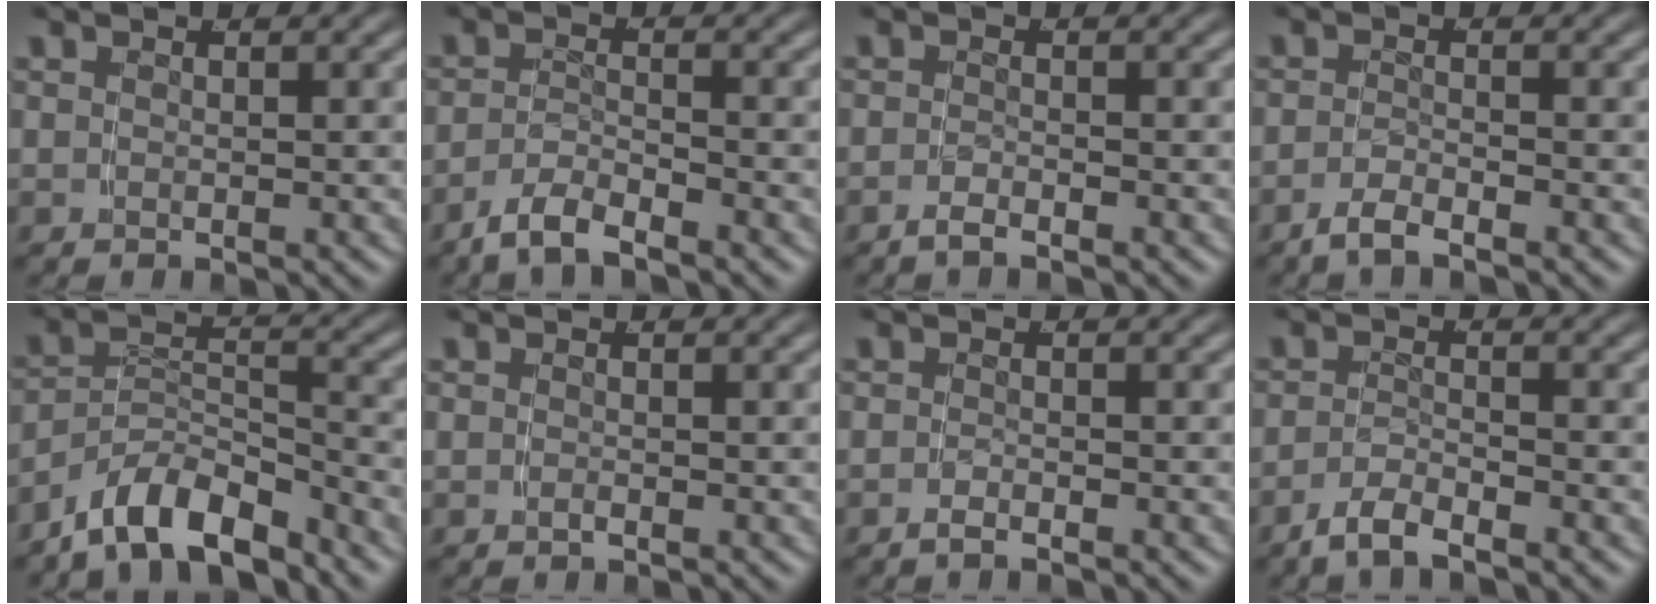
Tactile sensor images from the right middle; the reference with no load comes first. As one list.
[{"total": 3.4, "force": [-2.8, 0.9, 1.7], "torque": [-0.038, -0.006, -0.049]}, {"total": 1.7, "force": [-1.6, -0.1, 0.5], "torque": [-0.015, -0.003, -0.029]}, {"total": 2.5, "force": [-2.2, 0.3, 1.1], "torque": [-0.027, -0.004, -0.041]}, {"total": 6.7, "force": [-5.4, 2.8, 2.9], "torque": [-0.038, -0.002, -0.093]}, {"total": 0.5, "force": [-0.5, 0.2, 0.2], "torque": [-0.009, 0.001, -0.010]}, {"total": 1.3, "force": [-1.2, -0.2, 0.4], "torque": [-0.012, -0.002, -0.022]}, {"total": 3.0, "force": [-2.5, 0.6, 1.5], "torque": [-0.033, -0.004, -0.046]}]